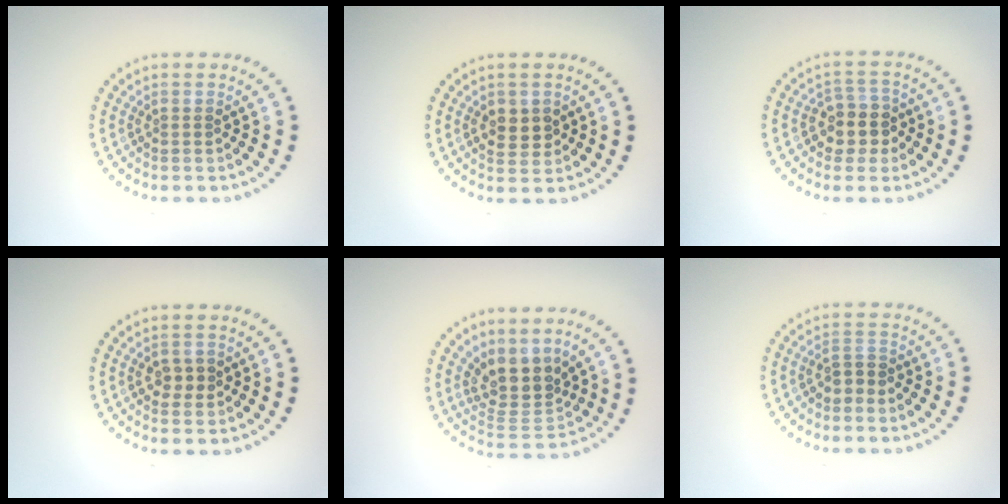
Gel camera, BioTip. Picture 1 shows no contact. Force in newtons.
{"total": 2.5, "press": 2.4, "slide": 0.4}
{"total": 3.1, "press": 2.8, "slide": 1.3}
{"total": 1.8, "press": 1.8, "slide": 0.2}
{"total": 4.2, "press": 3.2, "slide": 2.7}
{"total": 1.9, "press": 1.8, "slide": 0.8}